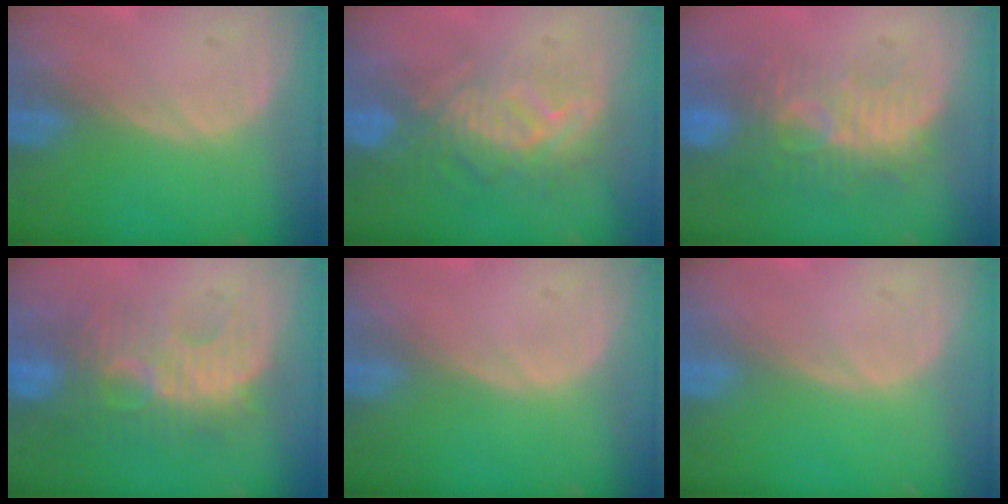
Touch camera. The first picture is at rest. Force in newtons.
{"total": 9.5, "press": 8.3, "slide": 4.7}
{"total": 9.1, "press": 8.3, "slide": 3.9}
{"total": 9.1, "press": 8.9, "slide": 1.7}
{"total": 0.0}
{"total": 0.0}